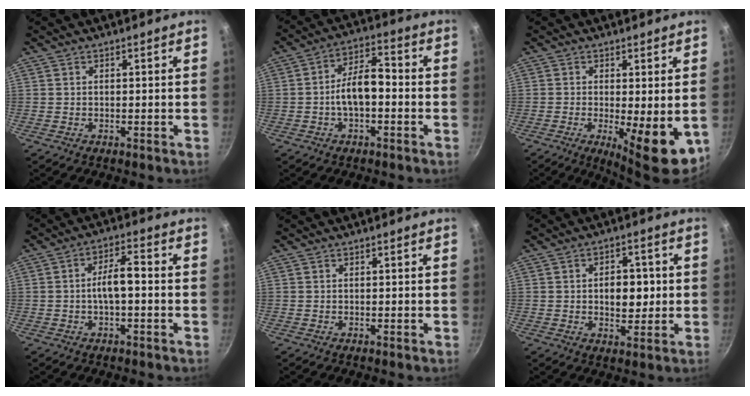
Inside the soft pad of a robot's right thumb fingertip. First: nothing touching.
{"total": 8.6, "force": [-1.6, 4.3, 7.3], "torque": [-0.112, 0.041, -0.034]}
{"total": 10.3, "force": [-1.9, 3.2, 9.6], "torque": [-0.120, -0.008, -0.013]}
{"total": 6.0, "force": [-0.8, 2.2, 5.5], "torque": [-0.094, 0.030, -0.018]}
{"total": 0.0}
{"total": 7.3, "force": [0.3, 4.7, 5.6], "torque": [-0.050, 0.002, 0.006]}